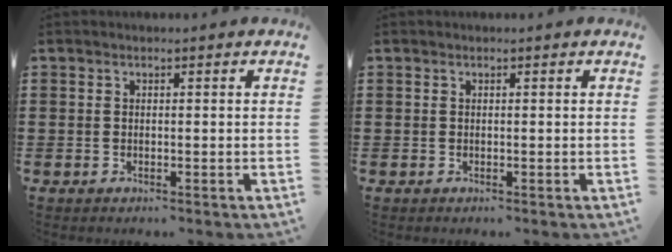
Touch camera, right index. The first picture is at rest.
{"total": 0.0}